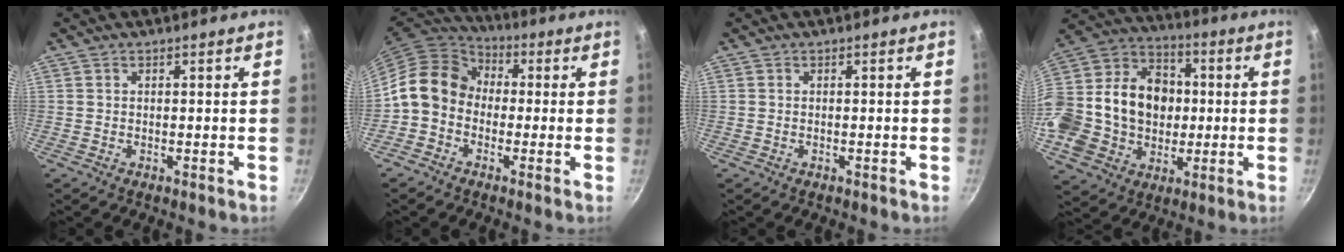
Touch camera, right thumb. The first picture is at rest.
{"total": 11.2, "force": [-0.6, 9.2, 6.3], "torque": [-0.082, 0.035, -0.035]}
{"total": 0.0}
{"total": 26.2, "force": [-1.0, 21.3, 15.3], "torque": [-0.287, 0.052, -0.009]}